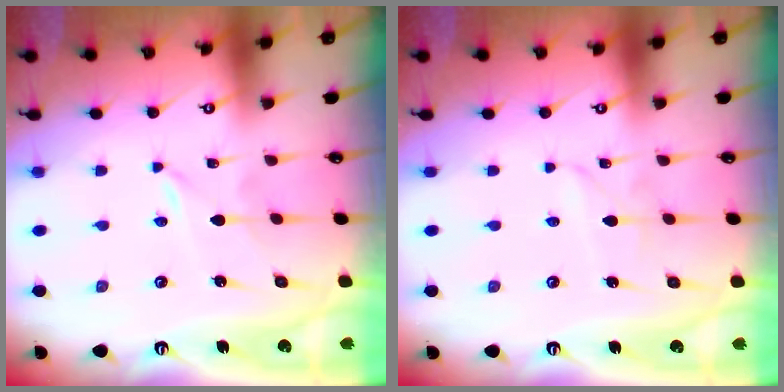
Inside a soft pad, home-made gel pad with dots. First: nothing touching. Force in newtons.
{"total": 1.7, "press": 1.7, "slide": 0.2}